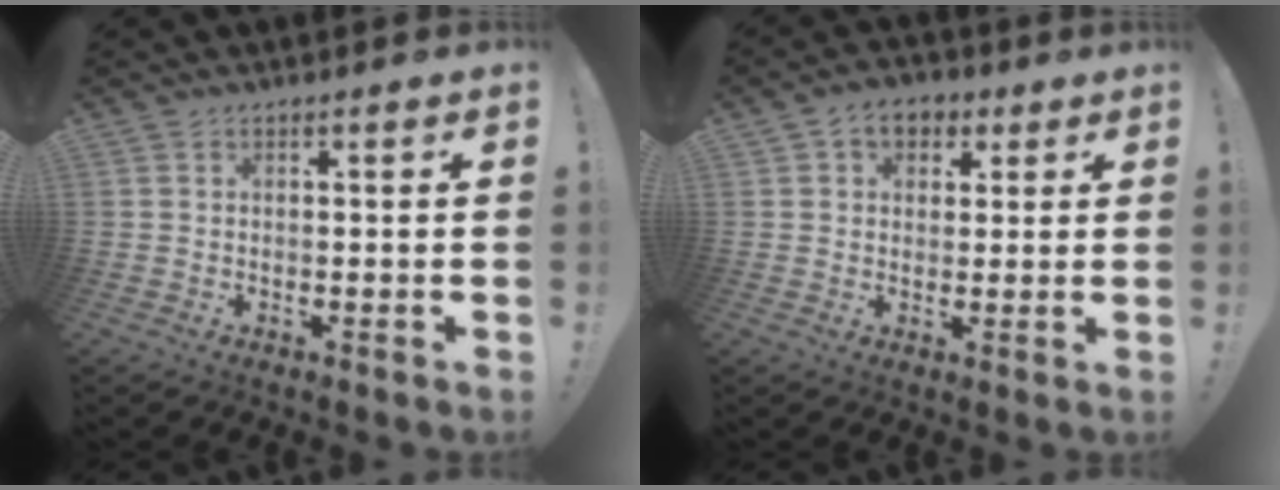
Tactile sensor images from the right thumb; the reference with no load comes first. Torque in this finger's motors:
{"motor_torque": [0.08, 0.09, 0.09, 0.49, 0.03]}